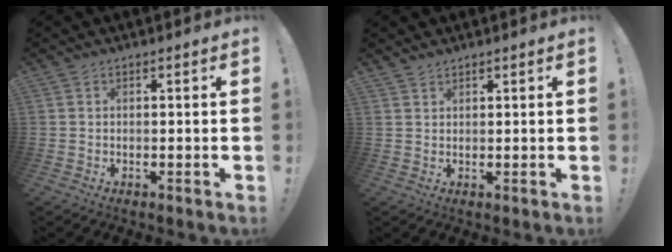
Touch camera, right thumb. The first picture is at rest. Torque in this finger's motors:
{"motor_torque": [0.01, -0.20, -0.07, 0.28, 0.00]}